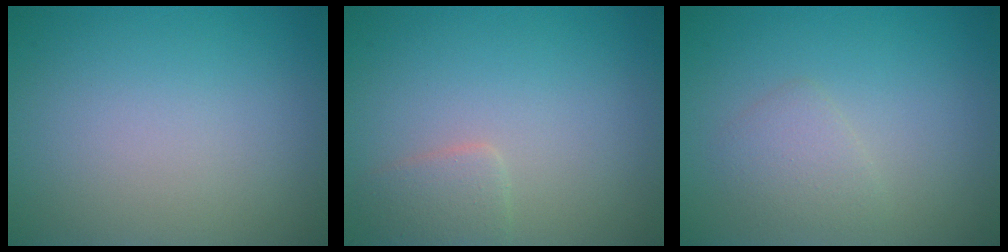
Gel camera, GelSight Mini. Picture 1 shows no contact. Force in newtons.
{"total": 1.7, "press": 1.7, "slide": 0.1}
{"total": 1.7, "press": 1.7, "slide": 0.2}